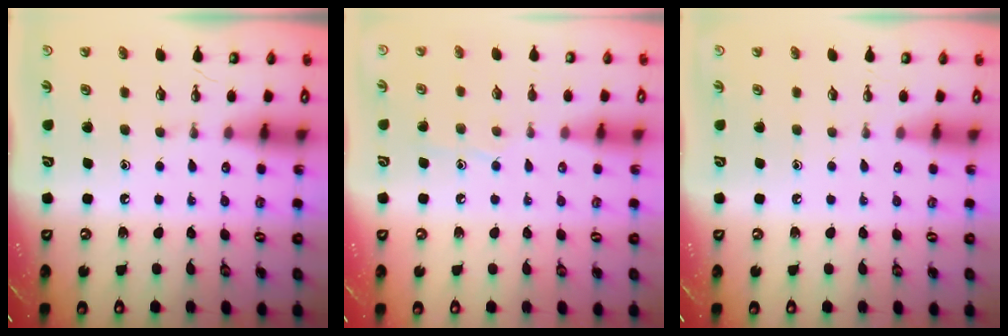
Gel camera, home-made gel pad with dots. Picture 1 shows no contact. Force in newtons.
{"total": 7.7, "press": 7.6, "slide": 0.5}
{"total": 0.0}